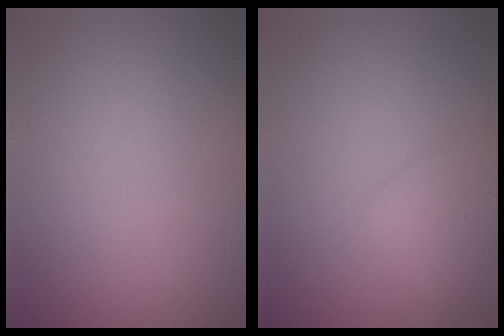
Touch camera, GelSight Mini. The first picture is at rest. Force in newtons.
{"total": 2.3, "press": 2.2, "slide": 0.1}